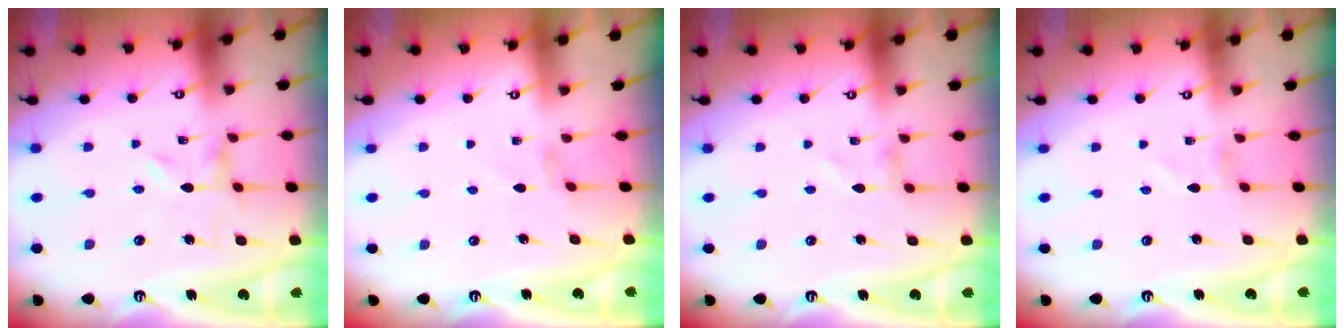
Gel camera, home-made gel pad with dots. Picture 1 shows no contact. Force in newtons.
{"total": 0.5, "press": 0.5, "slide": 0.2}
{"total": 0.9, "press": 0.9, "slide": 0.1}
{"total": 1.4, "press": 1.4, "slide": 0.1}